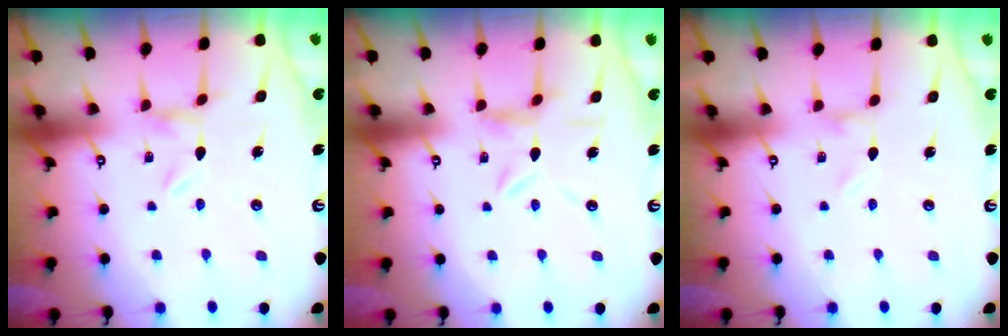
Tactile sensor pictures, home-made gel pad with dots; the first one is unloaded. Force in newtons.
{"total": 7.6, "press": 7.6, "slide": 0.8}
{"total": 0.0}